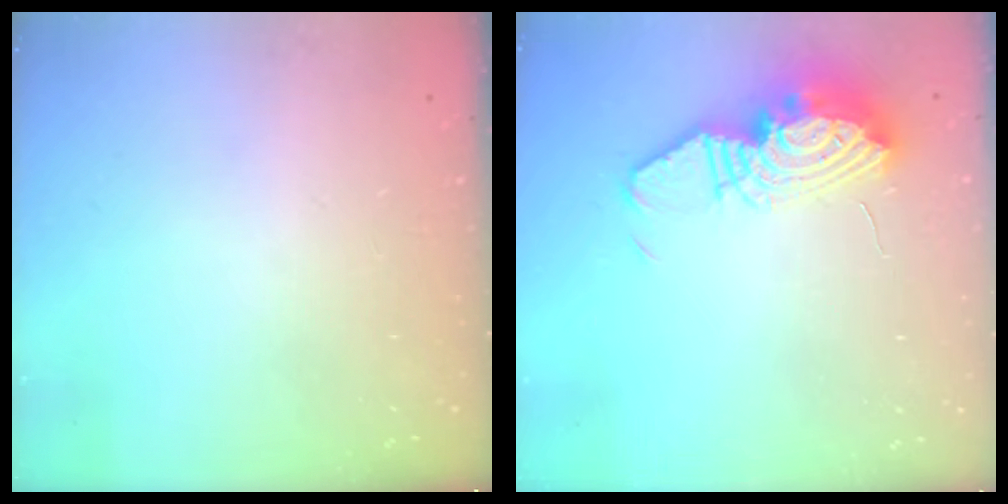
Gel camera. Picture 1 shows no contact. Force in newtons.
{"total": 14.0, "press": 13.9, "slide": 1.4}